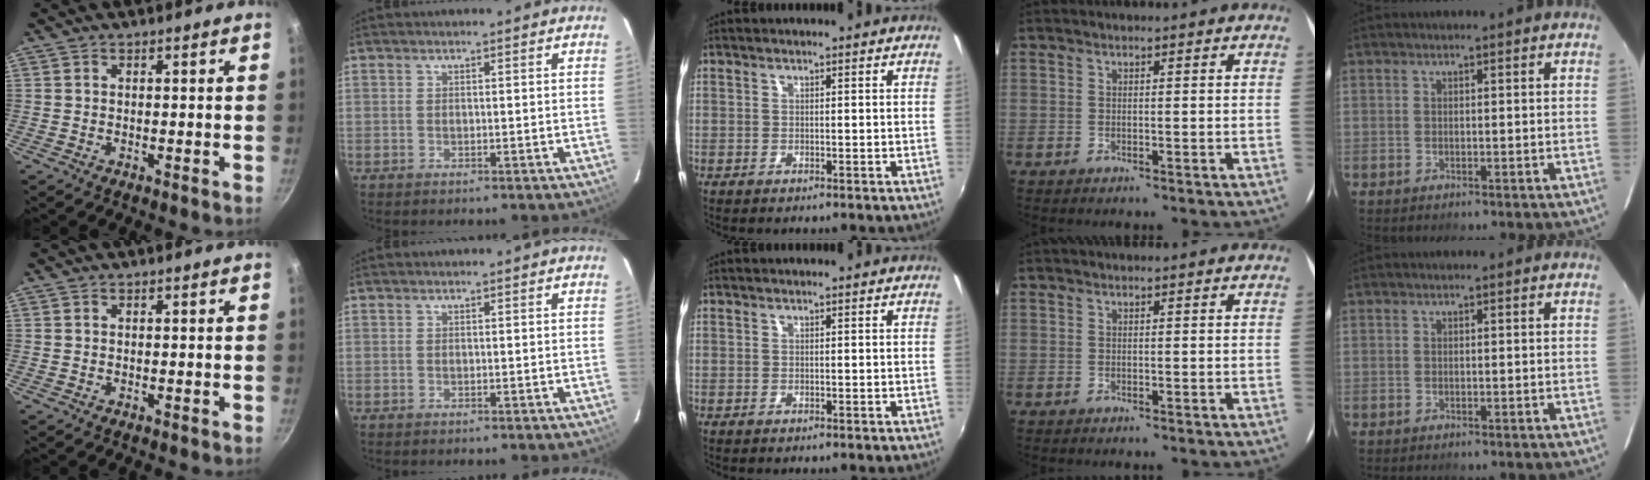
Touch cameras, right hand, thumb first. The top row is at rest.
{}